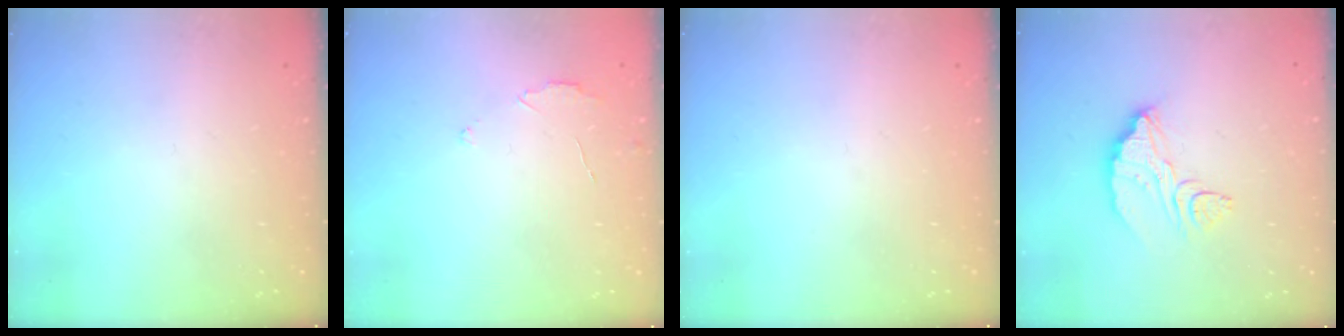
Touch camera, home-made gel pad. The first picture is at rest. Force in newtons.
{"total": 2.6, "press": 2.6, "slide": 0.2}
{"total": 0.0}
{"total": 10.1, "press": 10.1, "slide": 0.7}